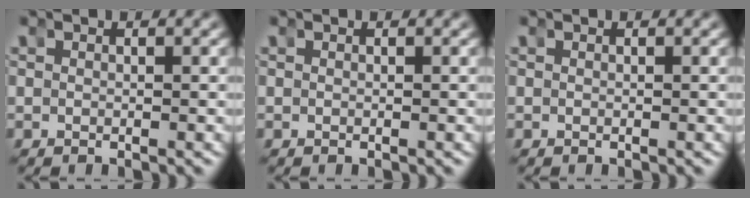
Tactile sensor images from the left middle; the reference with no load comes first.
{"total": 0.0}
{"total": 0.0}